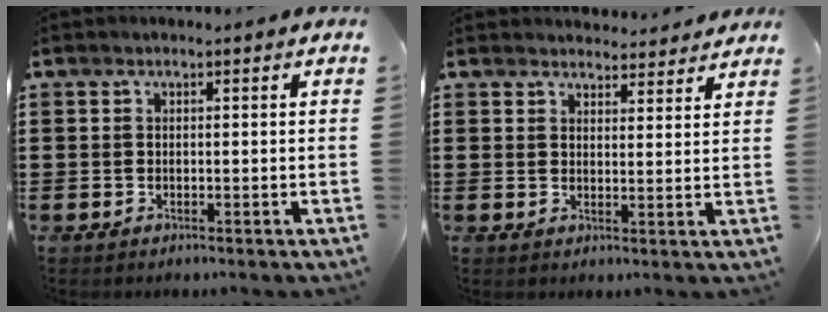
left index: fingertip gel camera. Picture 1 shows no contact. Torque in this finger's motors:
{"motor_torque": [1.08, -1.06, -0.15, -0.01]}